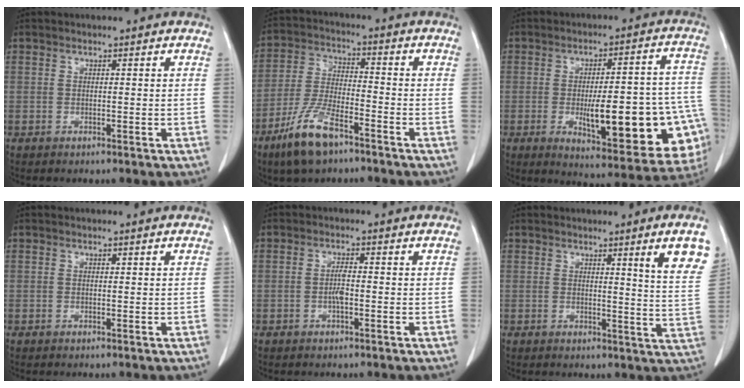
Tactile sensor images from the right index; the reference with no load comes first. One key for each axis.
{"total": 10.3, "fx": -6.8, "fy": 2.8, "fz": 7.3, "tx": -0.155, "ty": -0.014, "tz": -0.130}
{"total": 22.5, "fx": -5.8, "fy": 5.7, "fz": 21.0, "tx": -0.198, "ty": 0.019, "tz": -0.056}
{"total": 0.0}
{"total": 2.1, "fx": -0.6, "fy": 0.4, "fz": 1.9, "tx": -0.038, "ty": 0.002, "tz": -0.012}
{"total": 7.9, "fx": 4.2, "fy": -0.6, "fz": 6.7, "tx": -0.074, "ty": -0.026, "tz": 0.040}